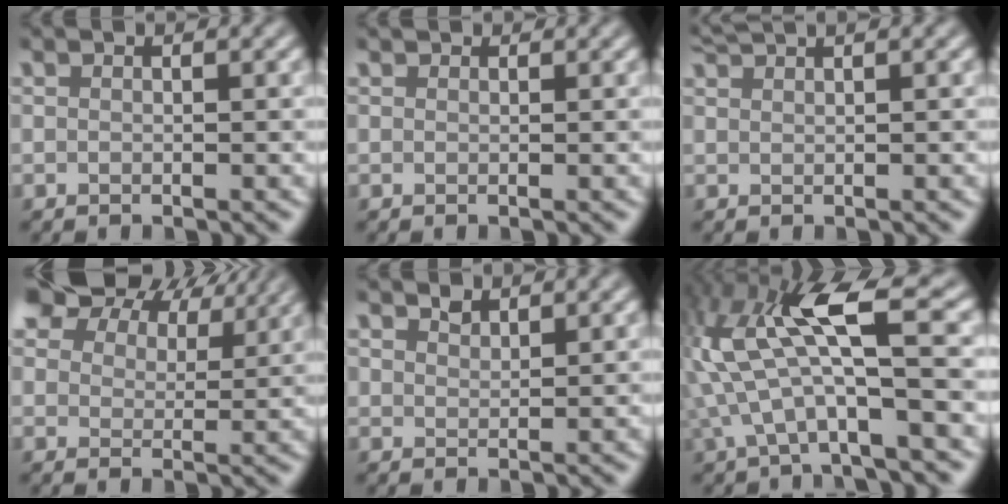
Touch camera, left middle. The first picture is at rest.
{"total": 0.7, "force": [0.6, 0.3, 0.1], "torque": [0.000, -0.003, 0.005]}
{"total": 1.8, "force": [1.6, 0.1, 0.8], "torque": [-0.009, 0.008, 0.030]}
{"total": 11.7, "force": [8.8, 5.7, 5.2], "torque": [-0.112, 0.009, 0.146]}
{"total": 1.2, "force": [1.0, 0.5, 0.2], "torque": [-0.004, -0.001, 0.021]}
{"total": 8.9, "force": [1.2, 2.9, 8.3], "torque": [-0.178, 0.007, 0.021]}